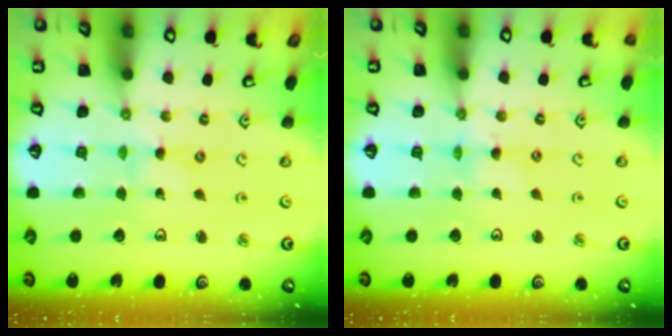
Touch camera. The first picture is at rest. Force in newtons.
{"total": 1.0, "press": 0.9, "slide": 0.2}